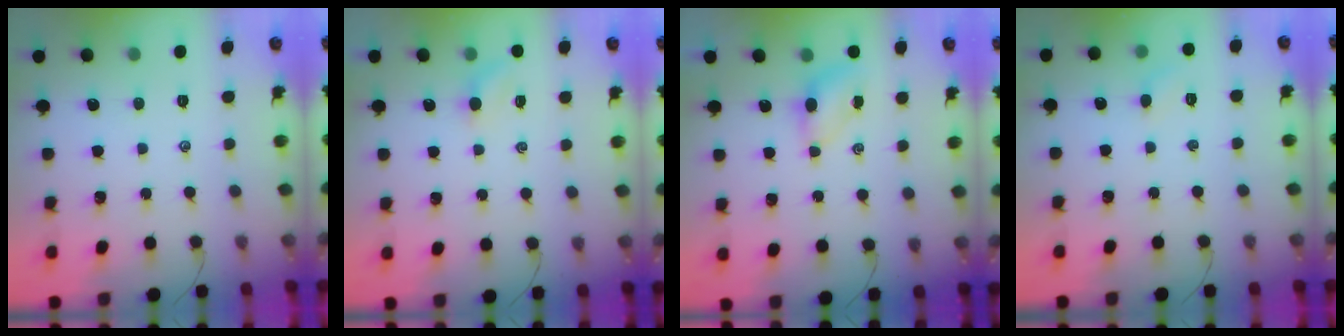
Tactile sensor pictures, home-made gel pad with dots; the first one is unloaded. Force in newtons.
{"total": 3.4, "press": 3.2, "slide": 1.2}
{"total": 4.2, "press": 4.0, "slide": 1.1}
{"total": 4.8, "press": 4.6, "slide": 1.3}